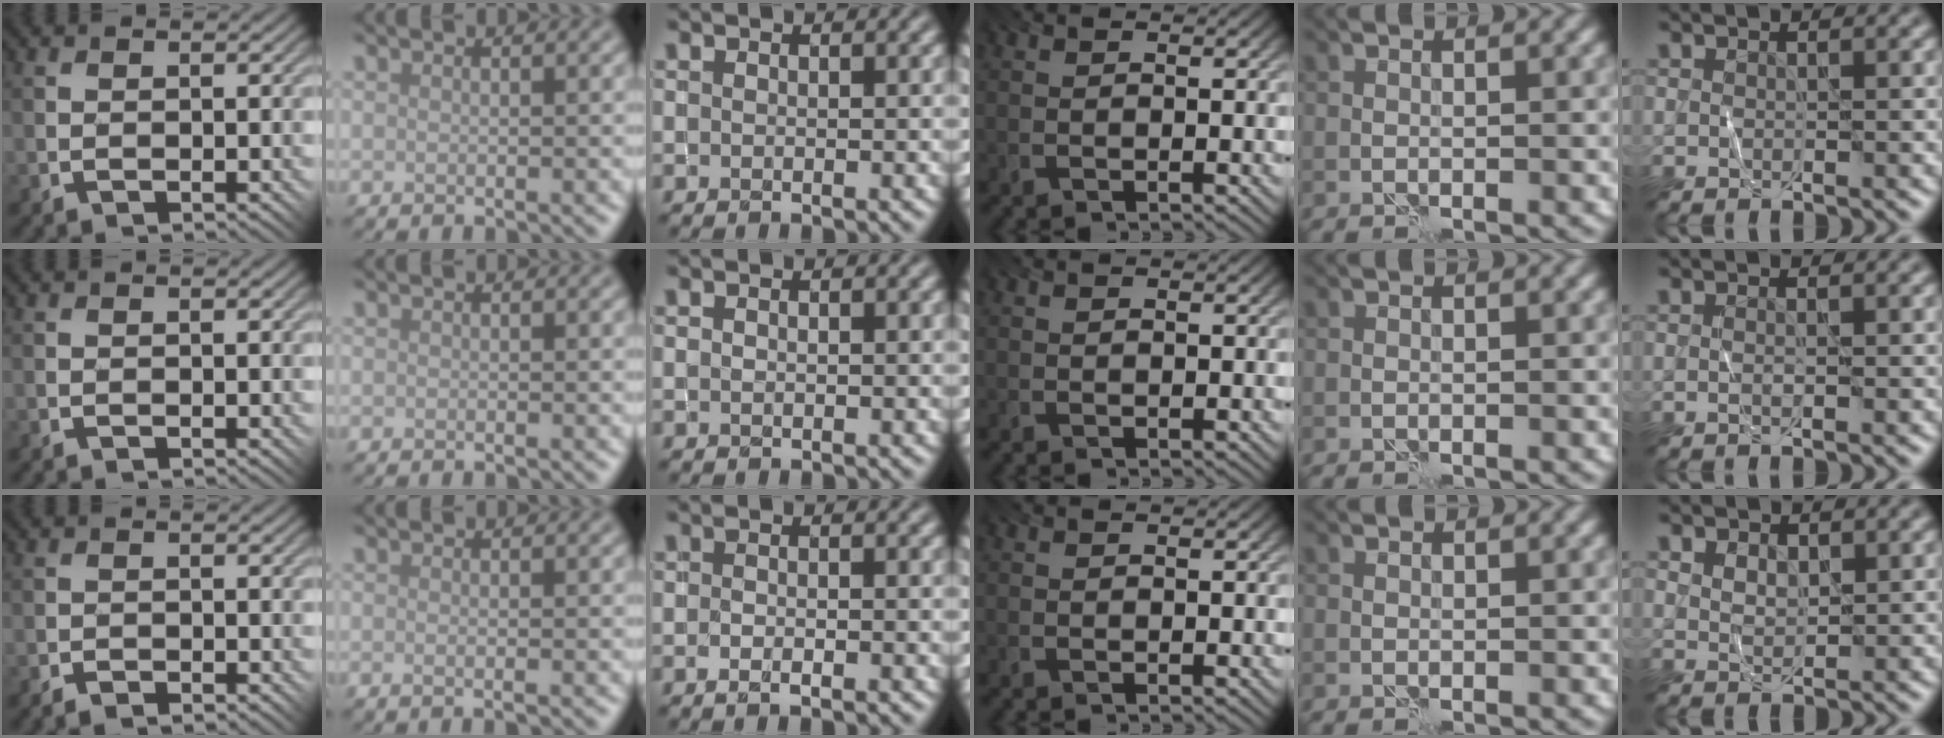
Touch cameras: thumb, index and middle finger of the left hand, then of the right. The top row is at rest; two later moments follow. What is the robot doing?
{"motion": "fold", "object": "shorts"}